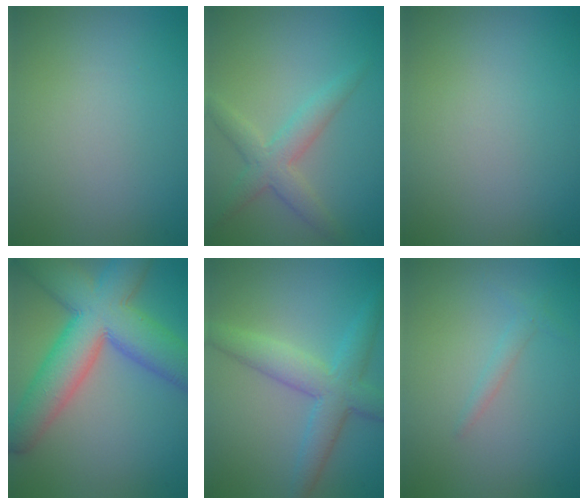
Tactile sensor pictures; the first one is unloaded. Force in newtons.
{"total": 3.3, "press": 3.3, "slide": 0.1}
{"total": 0.0}
{"total": 11.3, "press": 11.3, "slide": 0.2}
{"total": 5.0, "press": 5.0, "slide": 0.1}
{"total": 0.9, "press": 0.9, "slide": 0.1}